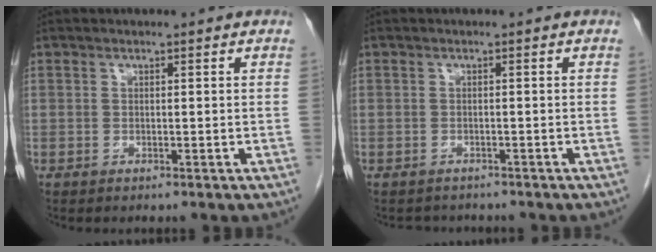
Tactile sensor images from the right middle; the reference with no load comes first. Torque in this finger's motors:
{"motor_torque": [-0.15, 0.15, -0.04, -0.01]}